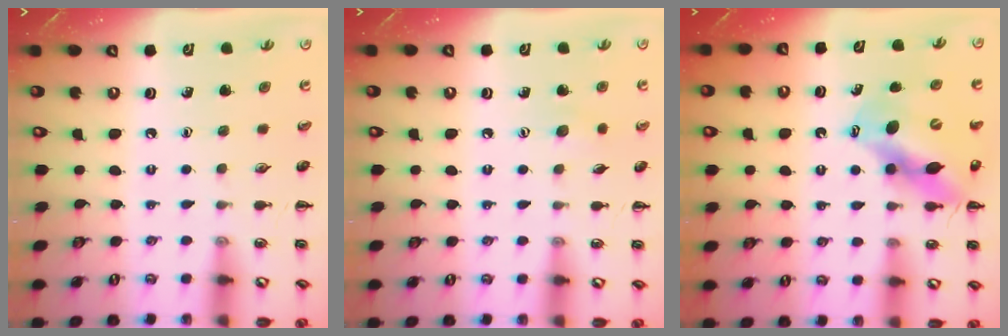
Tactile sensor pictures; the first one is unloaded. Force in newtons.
{"total": 4.6, "press": 4.5, "slide": 1.2}
{"total": 12.5, "press": 12.0, "slide": 3.4}